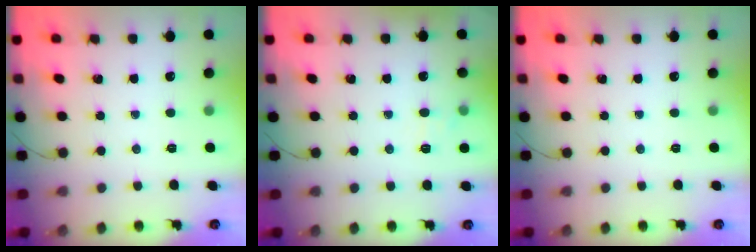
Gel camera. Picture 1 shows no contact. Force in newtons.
{"total": 6.3, "press": 6.1, "slide": 1.7}
{"total": 0.0}